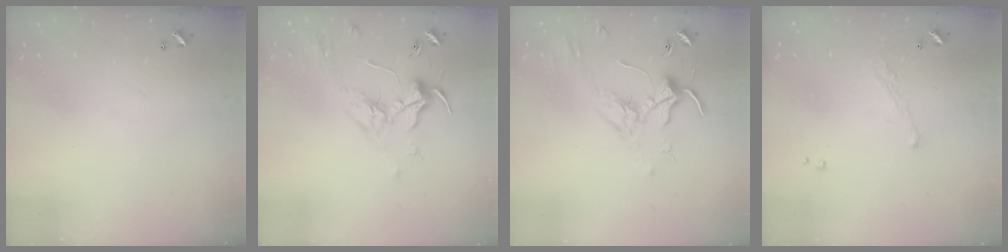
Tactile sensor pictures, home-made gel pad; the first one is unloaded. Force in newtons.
{"total": 1.8, "press": 1.7, "slide": 0.6}
{"total": 1.7, "press": 1.6, "slide": 0.4}
{"total": 1.9, "press": 1.7, "slide": 0.8}